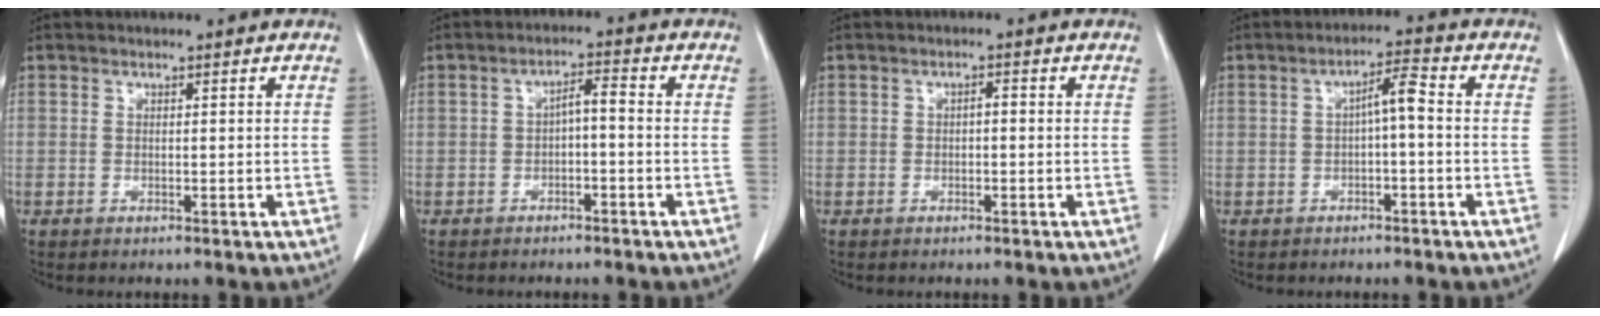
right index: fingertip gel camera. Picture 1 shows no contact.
{"total": 3.7, "force": [-0.7, 1.4, 3.4], "torque": [-0.066, 0.018, -0.010]}
{"total": 1.5, "force": [0.0, 0.7, 1.3], "torque": [-0.025, 0.010, 0.001]}
{"total": 4.4, "force": [-0.1, 1.0, 4.3], "torque": [-0.076, 0.019, -0.001]}